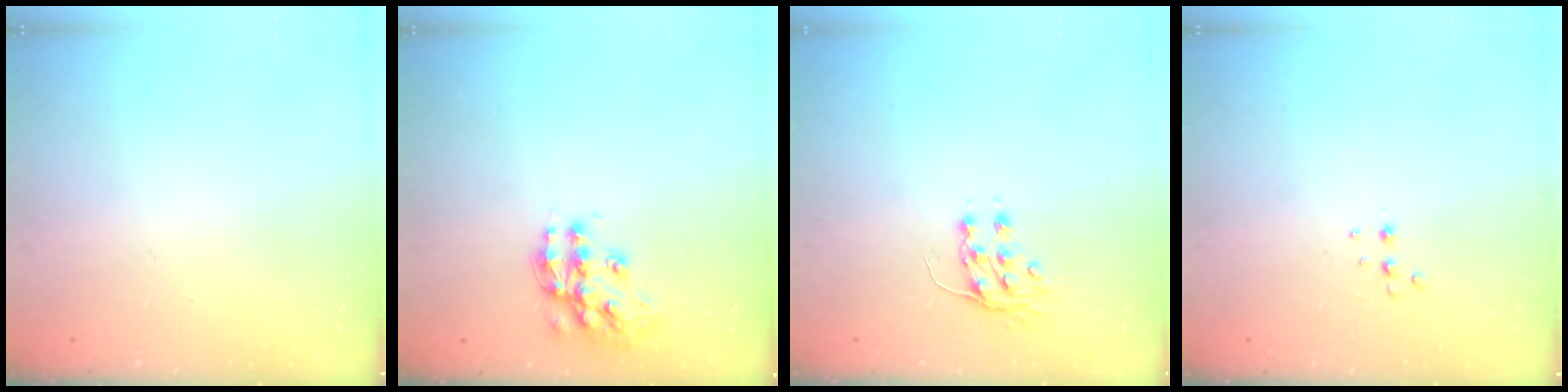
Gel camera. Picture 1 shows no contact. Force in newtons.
{"total": 13.3, "press": 13.3, "slide": 0.7}
{"total": 7.6, "press": 7.5, "slide": 0.9}
{"total": 4.4, "press": 4.3, "slide": 1.0}